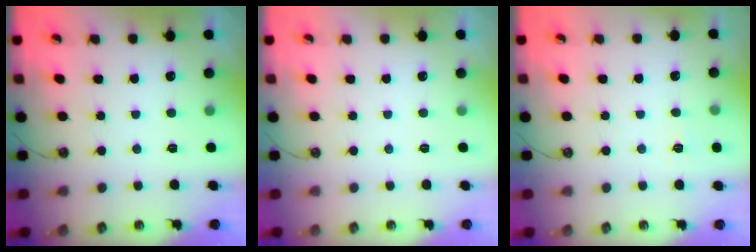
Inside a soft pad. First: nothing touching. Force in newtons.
{"total": 0.0}
{"total": 3.4, "press": 3.4, "slide": 0.4}